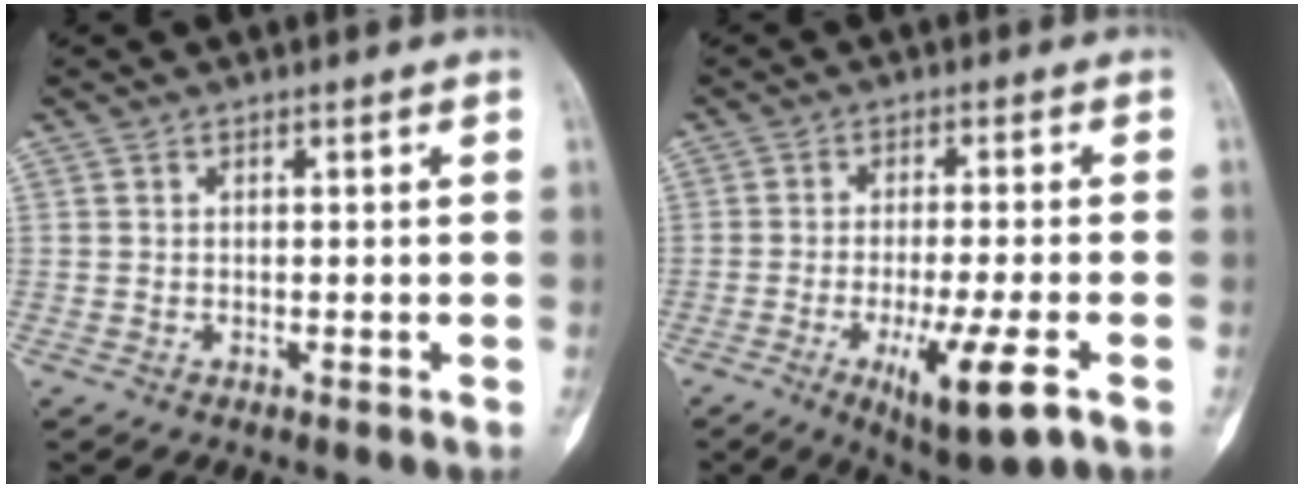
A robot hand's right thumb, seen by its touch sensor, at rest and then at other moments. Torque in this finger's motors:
{"motor_torque": [1.40, 1.27, 1.41, -0.55, 0.28]}